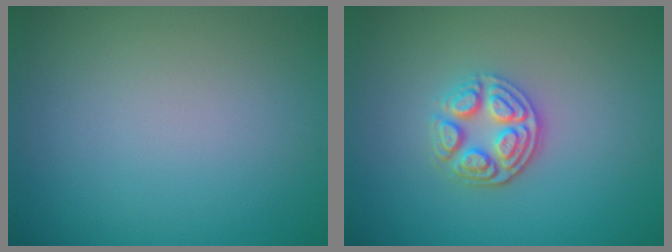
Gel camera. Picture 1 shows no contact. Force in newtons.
{"total": 3.5, "press": 3.0, "slide": 1.9}